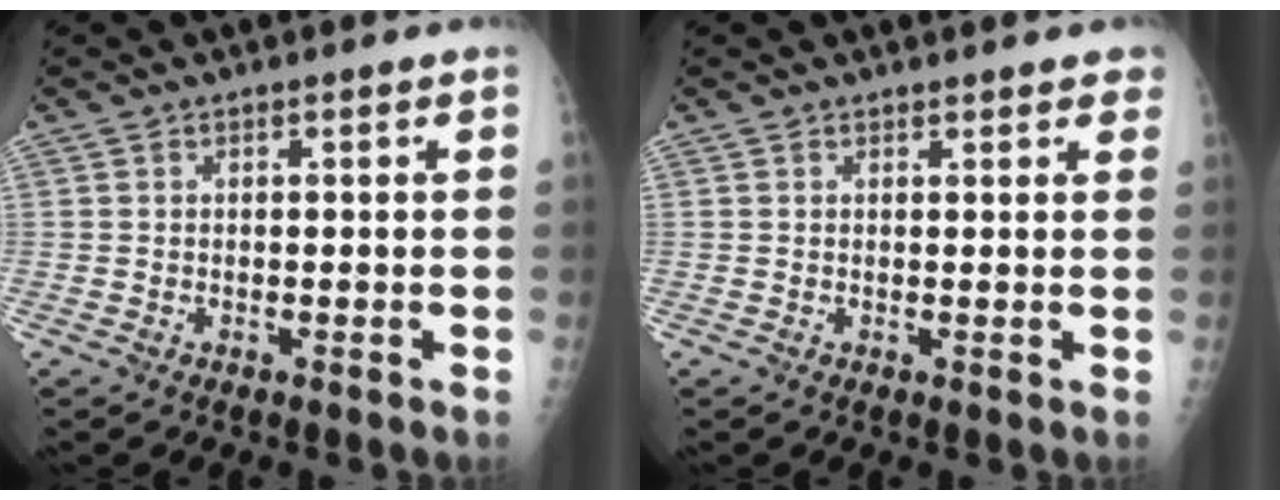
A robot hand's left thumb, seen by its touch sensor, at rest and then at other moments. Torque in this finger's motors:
{"motor_torque": [-0.15, -0.04, -0.23, 0.02, 0.04]}